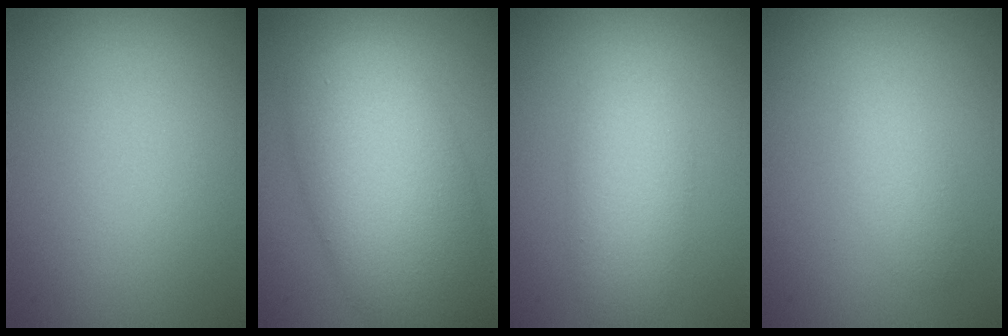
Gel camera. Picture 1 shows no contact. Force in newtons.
{"total": 10.3, "press": 10.3, "slide": 0.3}
{"total": 3.8, "press": 3.8, "slide": 0.1}
{"total": 1.9, "press": 1.9, "slide": 0.1}